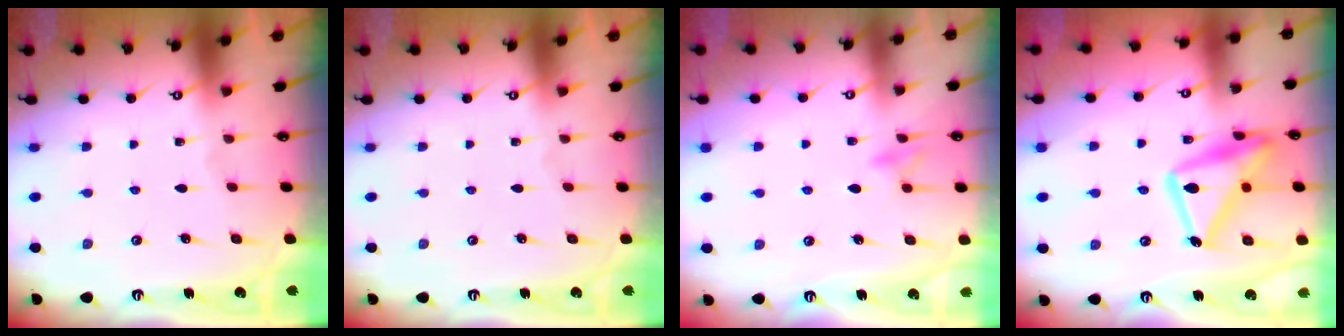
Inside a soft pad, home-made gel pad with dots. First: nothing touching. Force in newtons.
{"total": 0.0}
{"total": 10.2, "press": 10.2, "slide": 1.1}
{"total": 18.6, "press": 18.6, "slide": 1.2}